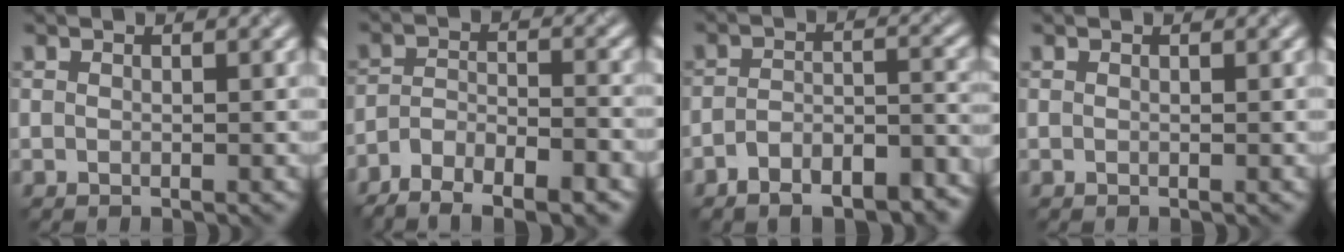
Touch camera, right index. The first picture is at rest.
{"total": 8.1, "force": [-6.1, 3.0, 4.4], "torque": [-0.070, 0.000, -0.102]}
{"total": 7.6, "force": [-5.4, 2.9, 4.4], "torque": [-0.068, -0.001, -0.084]}
{"total": 0.0}